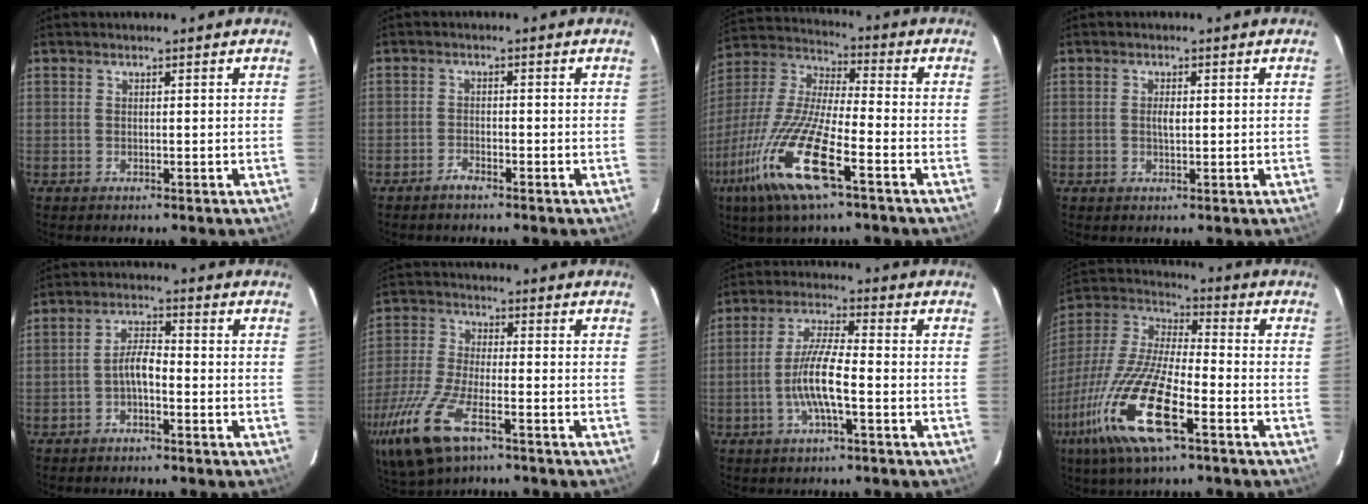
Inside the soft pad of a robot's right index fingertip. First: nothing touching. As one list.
[{"total": 1.9, "force": [-1.7, 0.6, 0.6], "torque": [-0.021, 0.003, -0.035]}, {"total": 19.7, "force": [-9.9, 3.6, 16.7], "torque": [-0.352, -0.040, -0.200]}, {"total": 1.9, "force": [0.1, 0.8, 1.7], "torque": [-0.031, 0.001, 0.002]}, {"total": 3.9, "force": [-1.8, 1.4, 3.2], "torque": [-0.064, 0.013, -0.034]}, {"total": 17.5, "force": [-9.7, 6.7, 12.9], "torque": [-0.291, -0.047, -0.189]}, {"total": 10.6, "force": [-3.2, 1.6, 9.9], "torque": [-0.205, 0.001, -0.063]}, {"total": 21.3, "force": [-10.3, 5.0, 17.9], "torque": [-0.372, -0.046, -0.206]}]